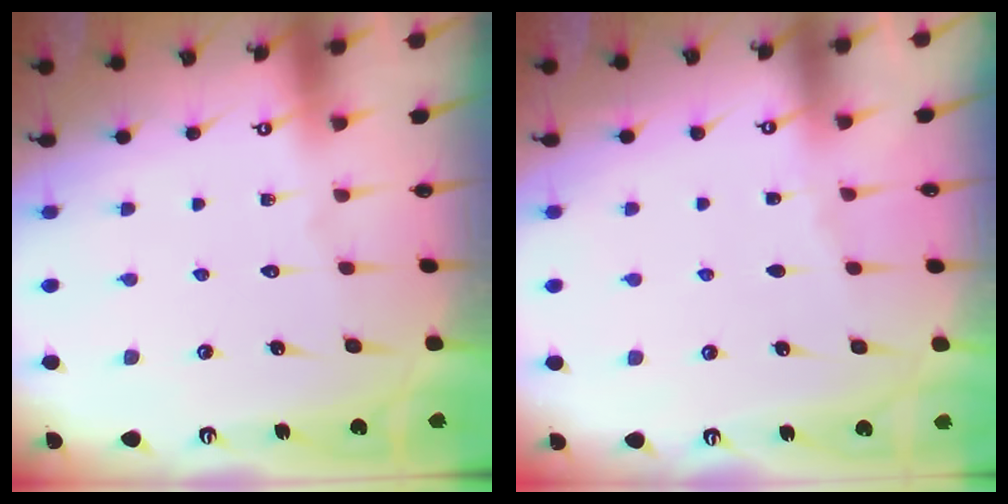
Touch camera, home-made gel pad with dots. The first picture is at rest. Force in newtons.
{"total": 2.1, "press": 2.1, "slide": 0.3}